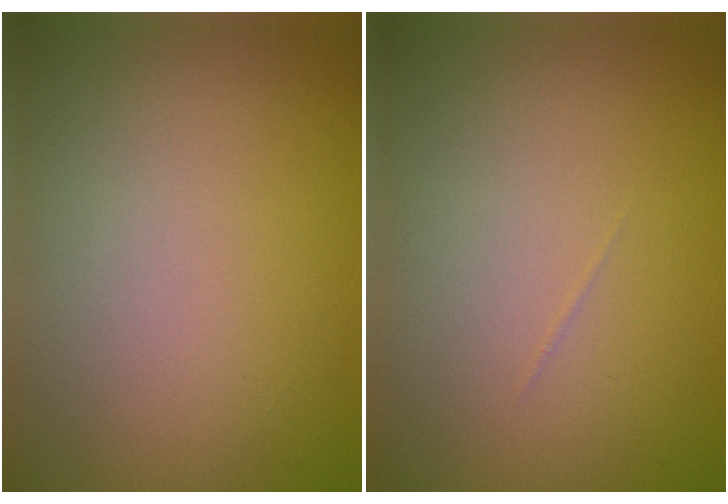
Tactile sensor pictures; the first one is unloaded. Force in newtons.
{"total": 0.0}